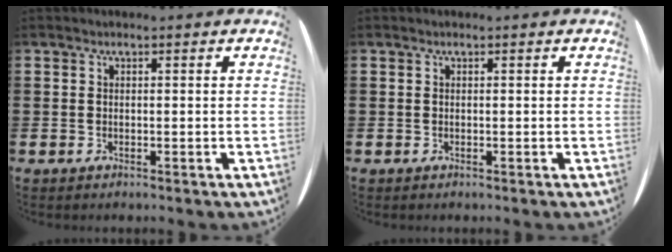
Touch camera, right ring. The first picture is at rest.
{"total": 0.0}